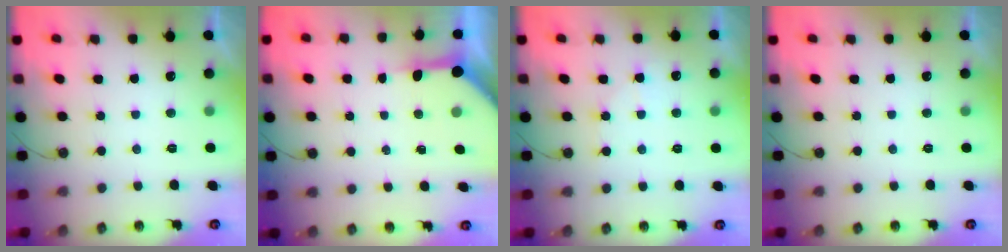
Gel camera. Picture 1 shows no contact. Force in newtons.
{"total": 6.4, "press": 6.4, "slide": 0.6}
{"total": 5.0, "press": 5.0, "slide": 0.7}
{"total": 0.0}